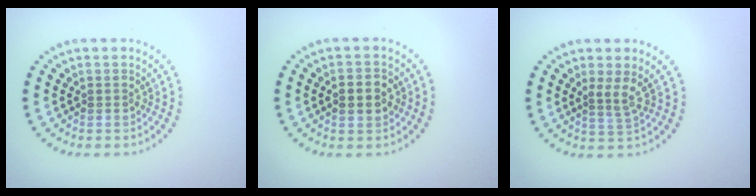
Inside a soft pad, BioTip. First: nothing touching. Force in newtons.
{"total": 3.1, "press": 3.1, "slide": 0.2}
{"total": 1.6, "press": 1.1, "slide": 1.2}